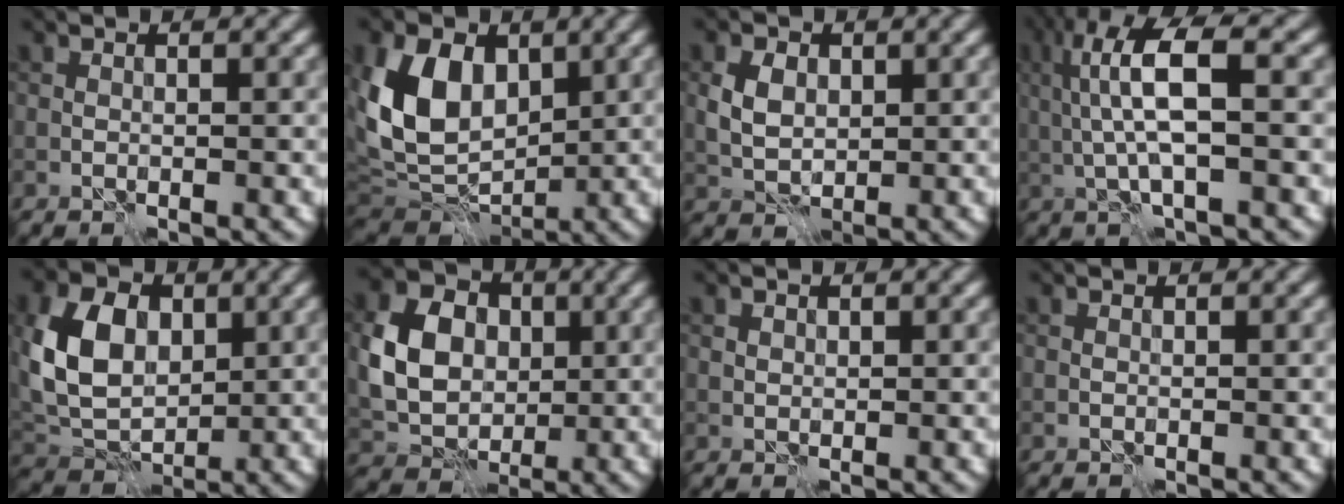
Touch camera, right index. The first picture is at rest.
{"total": 9.0, "force": [1.7, 6.4, 6.1], "torque": [-0.129, -0.007, 0.028]}
{"total": 3.3, "force": [0.6, 2.5, 2.2], "torque": [-0.046, 0.002, 0.008]}
{"total": 7.3, "force": [1.3, 2.1, 6.9], "torque": [-0.142, 0.011, 0.022]}
{"total": 7.3, "force": [1.4, 5.3, 4.8], "torque": [-0.104, 0.005, 0.022]}
{"total": 7.8, "force": [0.7, 6.3, 4.6], "torque": [-0.102, 0.004, 0.010]}
{"total": 0.6, "force": [0.3, 0.5, 0.1], "torque": [0.000, 0.000, 0.007]}
{"total": 0.0}